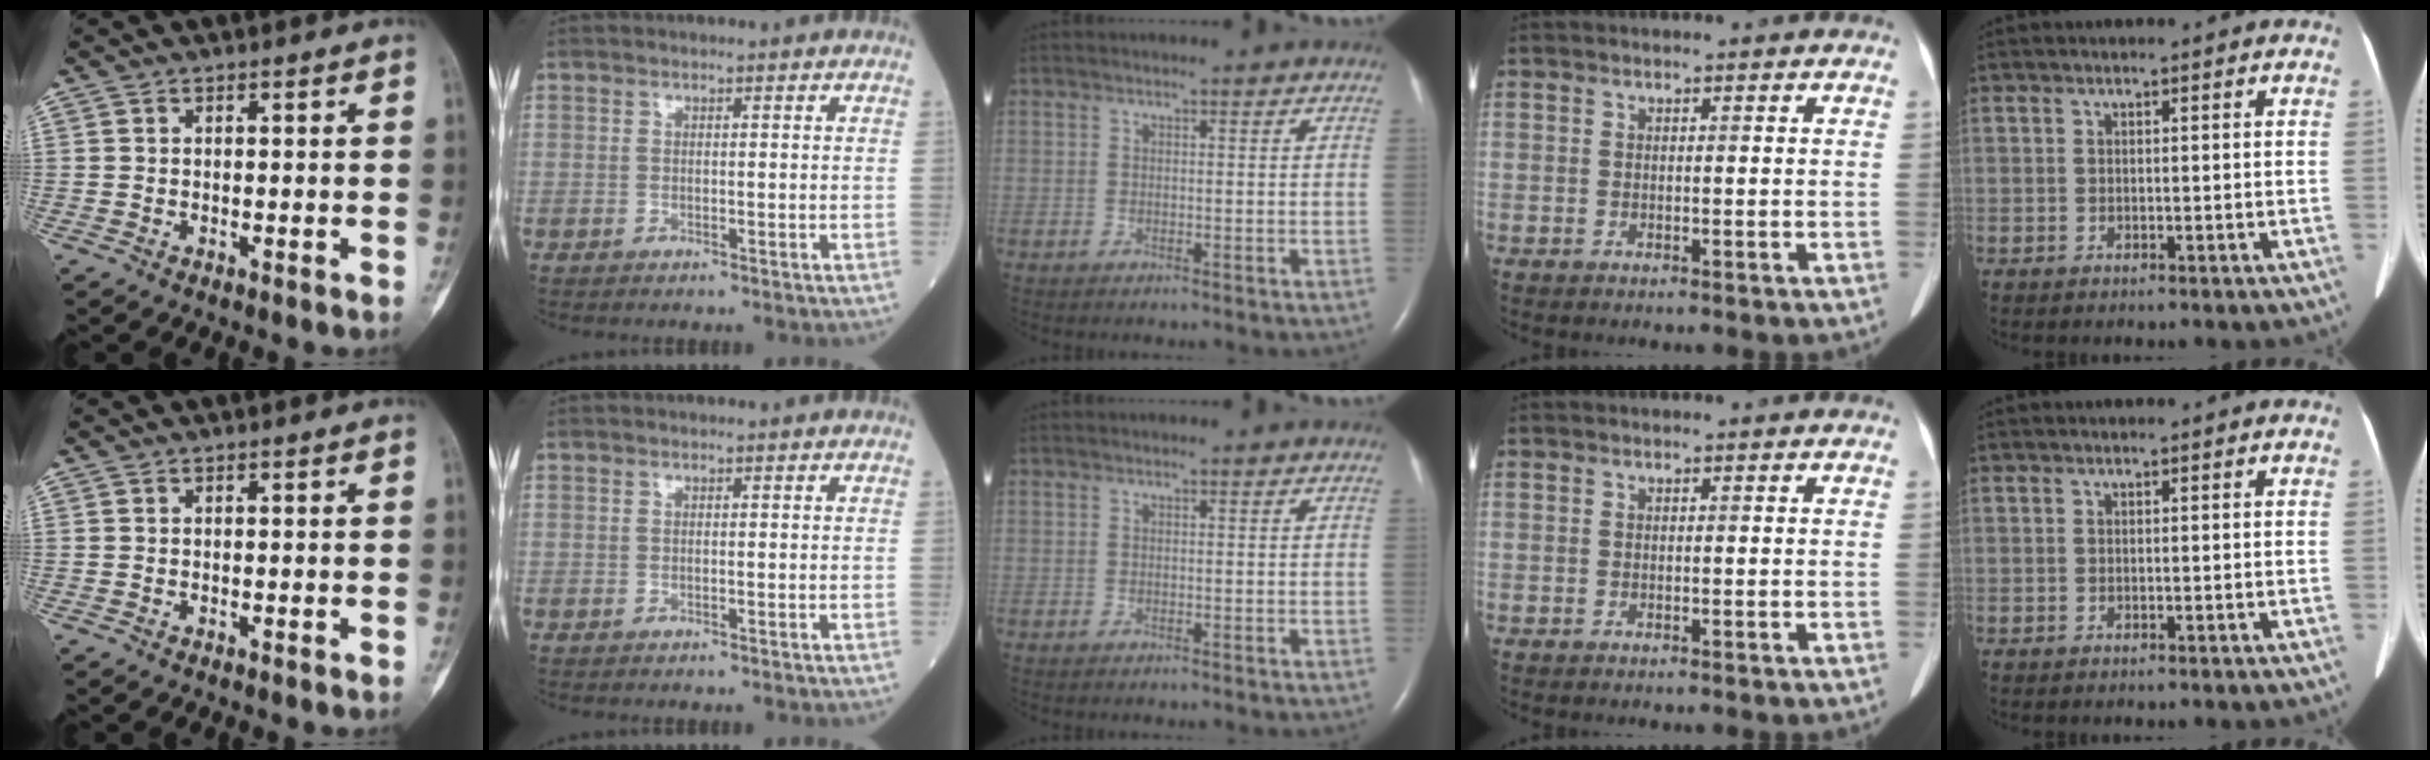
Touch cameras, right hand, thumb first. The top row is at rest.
{}